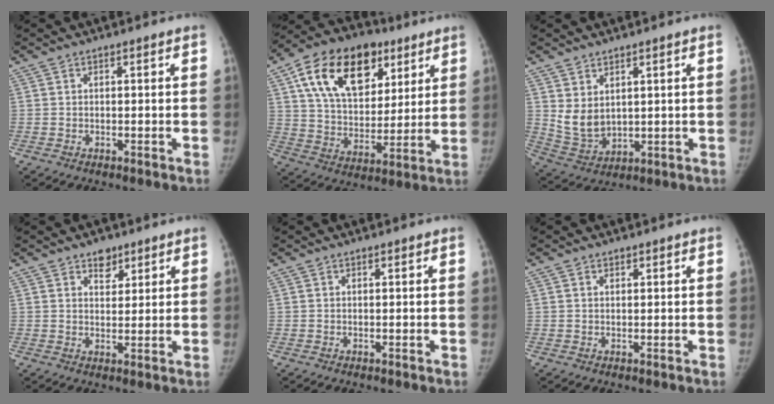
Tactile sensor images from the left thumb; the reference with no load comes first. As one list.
[{"total": 23.0, "force": [10.5, 14.5, 14.4], "torque": [-0.212, -0.012, 0.174]}, {"total": 6.7, "force": [2.5, 4.5, 4.3], "torque": [-0.063, -0.025, 0.067]}, {"total": 3.9, "force": [2.6, 2.5, 1.5], "torque": [0.003, -0.017, 0.040]}, {"total": 0.0}, {"total": 0.9, "force": [0.5, 0.7, 0.3], "torque": [-0.001, -0.003, 0.006]}]